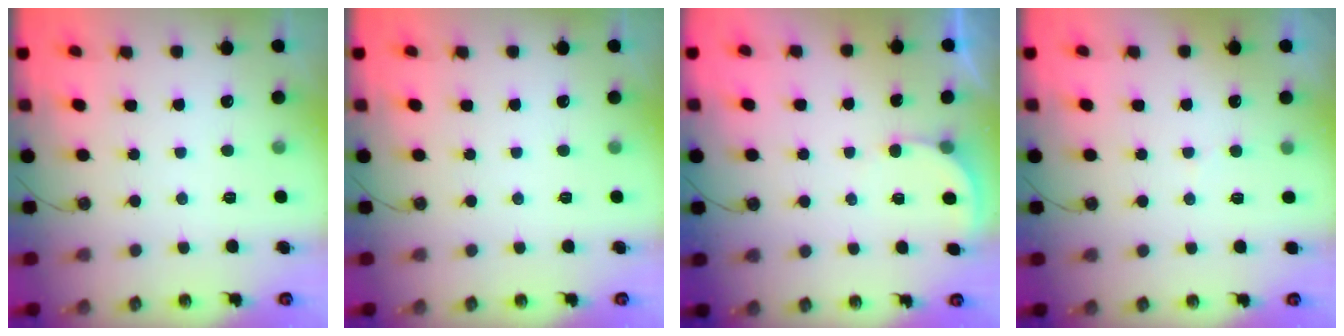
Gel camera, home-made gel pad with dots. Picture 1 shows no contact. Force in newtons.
{"total": 0.0}
{"total": 2.7, "press": 2.7, "slide": 0.2}
{"total": 4.5, "press": 4.5, "slide": 0.4}